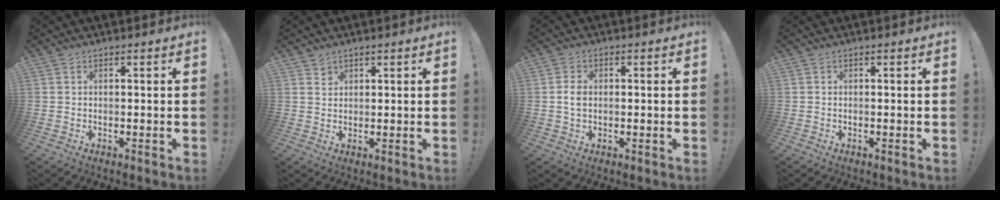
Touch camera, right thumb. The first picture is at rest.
{"total": 1.7, "force": [1.5, 0.8, 0.2], "torque": [0.008, -0.014, 0.025]}
{"total": 3.4, "force": [-0.3, 2.2, 2.6], "torque": [-0.049, 0.004, -0.007]}
{"total": 0.0}